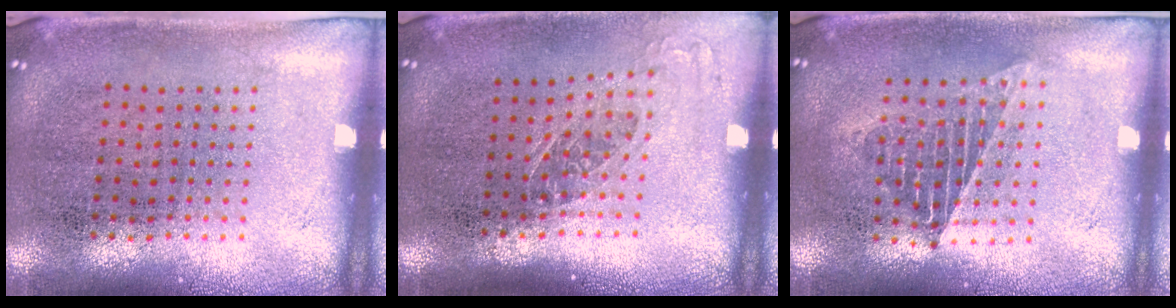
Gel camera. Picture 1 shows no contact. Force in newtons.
{"total": 1.2, "press": 0.9, "slide": 0.7}
{"total": 1.2, "press": 1.1, "slide": 0.4}